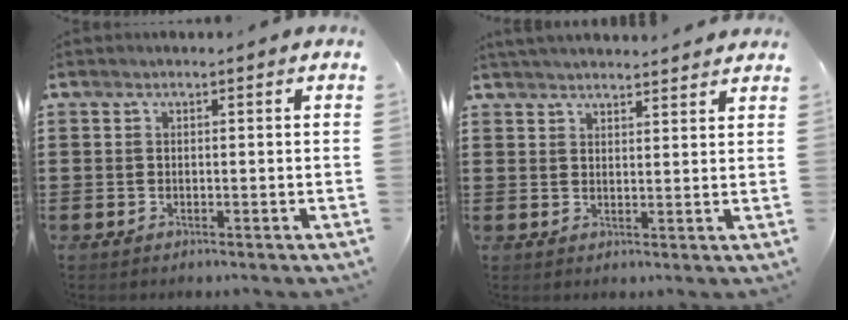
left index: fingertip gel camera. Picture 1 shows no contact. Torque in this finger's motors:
{"motor_torque": [1.74, -0.40, 0.33, 0.10]}